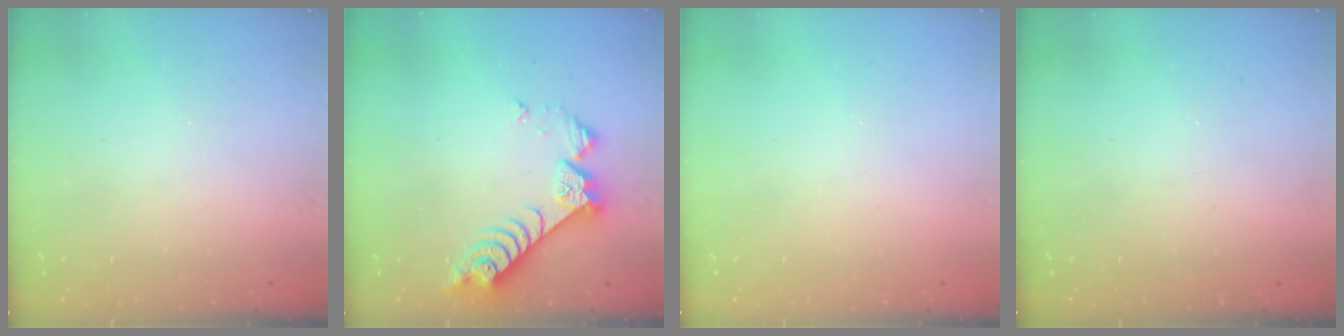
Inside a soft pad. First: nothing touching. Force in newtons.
{"total": 8.1, "press": 8.0, "slide": 0.6}
{"total": 0.0}
{"total": 0.0}